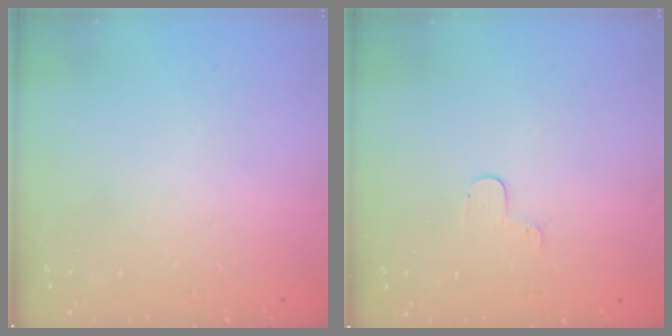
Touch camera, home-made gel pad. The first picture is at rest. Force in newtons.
{"total": 3.4, "press": 3.4, "slide": 0.4}